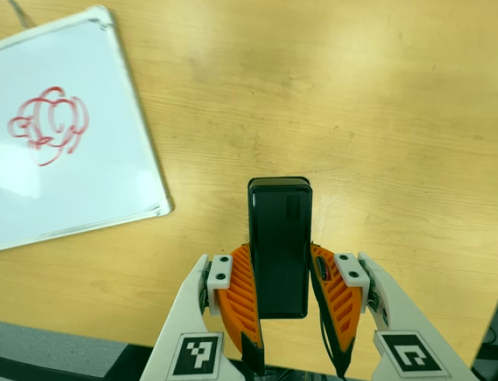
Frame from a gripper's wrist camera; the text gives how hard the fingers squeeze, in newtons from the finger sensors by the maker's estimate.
{"total": 4.5, "left": 3.4, "right": 5.7}